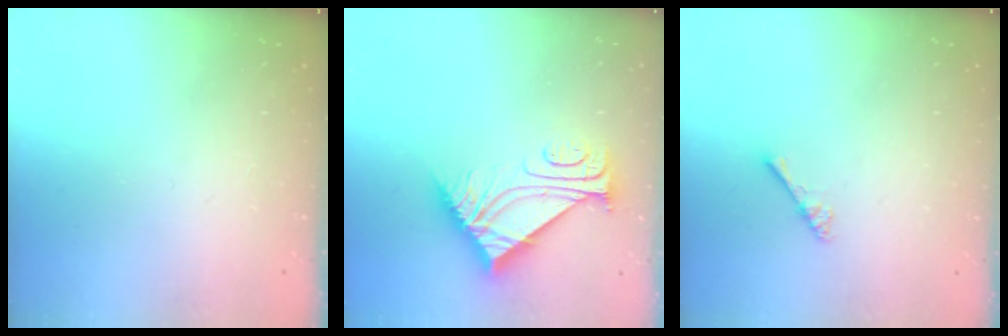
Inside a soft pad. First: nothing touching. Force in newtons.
{"total": 10.2, "press": 10.2, "slide": 0.4}
{"total": 2.5, "press": 2.5, "slide": 0.4}